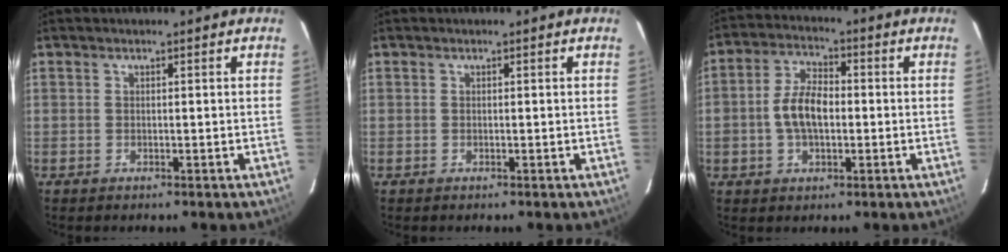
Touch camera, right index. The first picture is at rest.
{"total": 0.0}
{"total": 7.9, "force": [-0.8, 4.5, 6.4], "torque": [-0.130, 0.014, -0.012]}